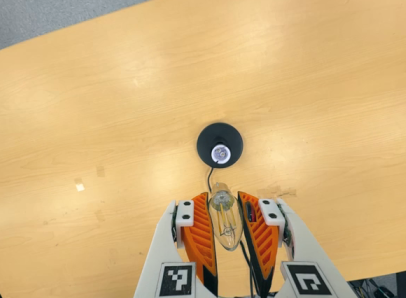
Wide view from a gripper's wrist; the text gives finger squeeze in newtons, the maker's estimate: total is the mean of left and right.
{"total": 18.6, "left": 20.1, "right": 17.0}